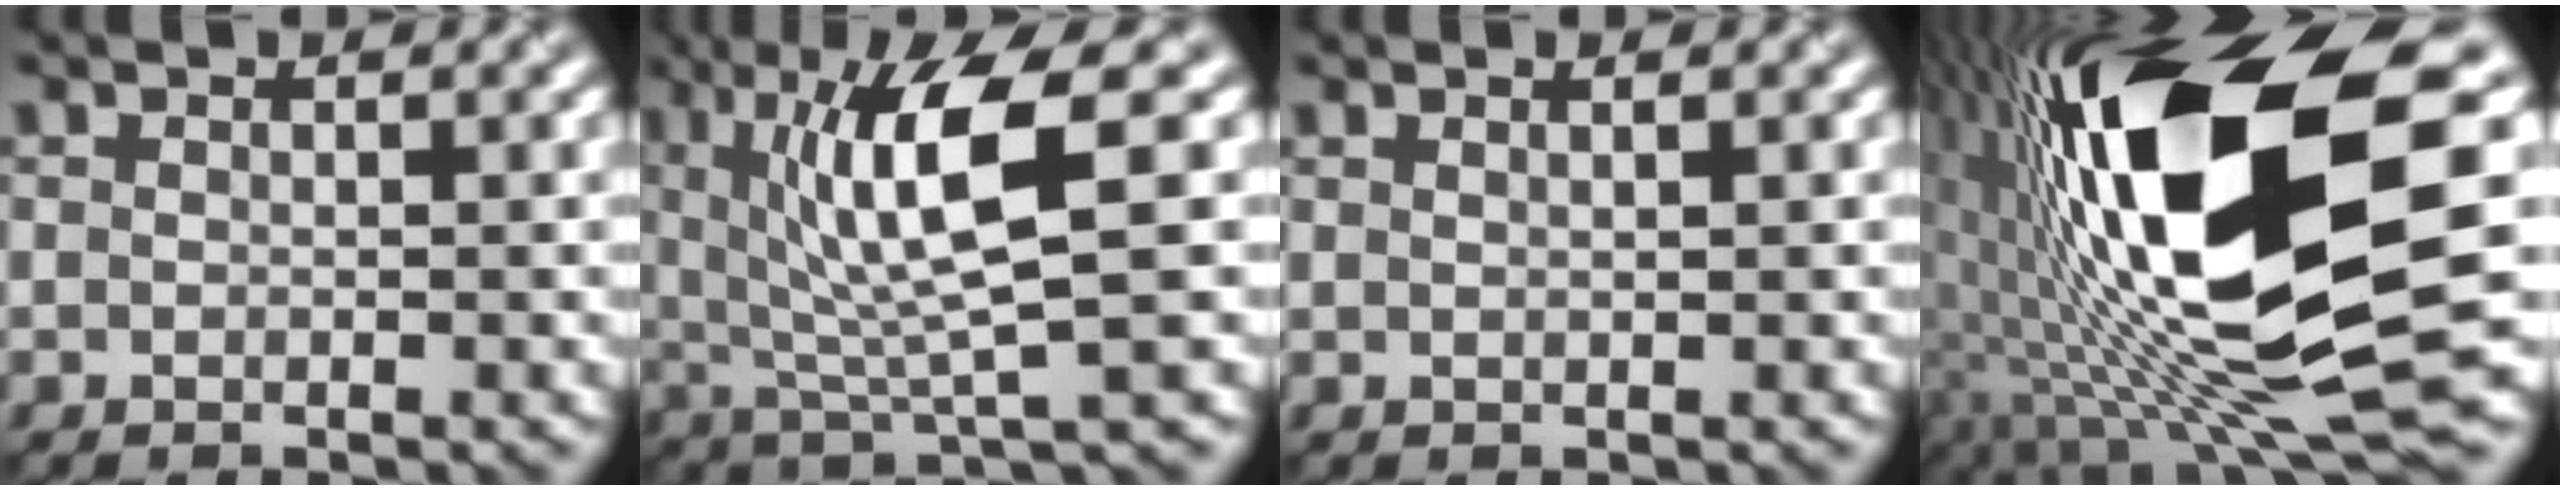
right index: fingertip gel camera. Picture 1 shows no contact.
{"total": 8.8, "force": [2.4, 2.1, 8.3], "torque": [-0.140, -0.006, 0.044]}
{"total": 1.4, "force": [0.7, 0.6, 1.0], "torque": [-0.003, -0.001, 0.000]}
{"total": 17.9, "force": [0.7, 5.3, 17.1], "torque": [-0.302, 0.000, 0.007]}